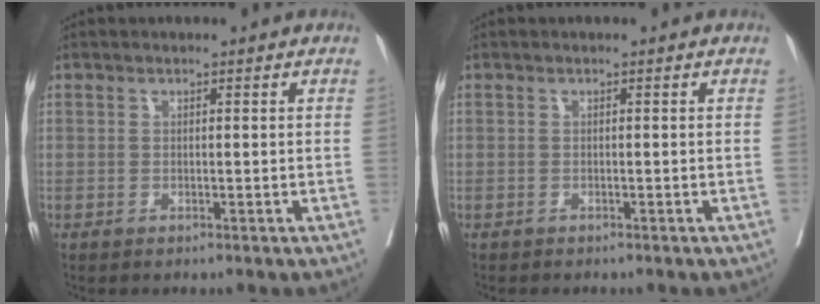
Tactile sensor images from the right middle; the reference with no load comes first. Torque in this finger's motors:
{"motor_torque": [-0.02, -0.11, -0.03, 0.01]}